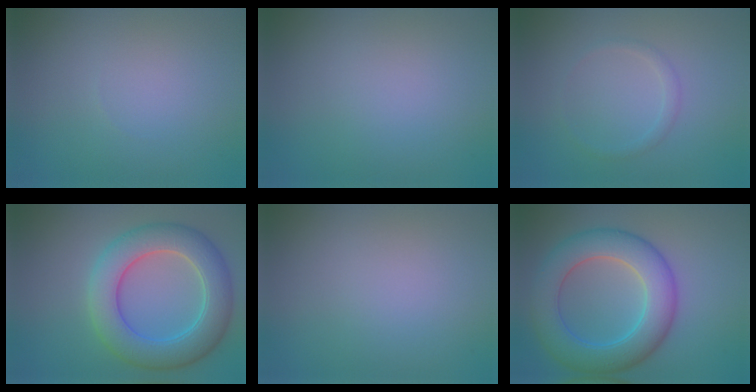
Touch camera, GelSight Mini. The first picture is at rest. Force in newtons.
{"total": 0.0}
{"total": 1.0, "press": 1.0, "slide": 0.0}
{"total": 7.3, "press": 7.3, "slide": 0.3}
{"total": 0.0}
{"total": 7.6, "press": 7.6, "slide": 0.2}